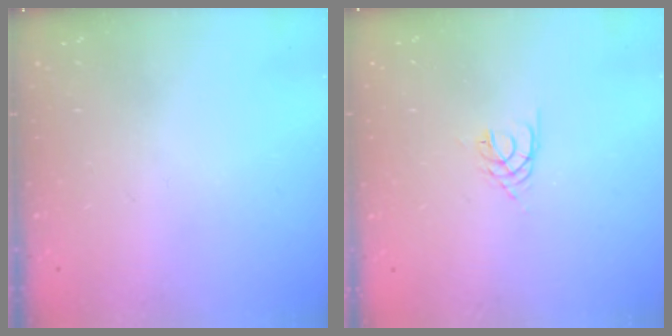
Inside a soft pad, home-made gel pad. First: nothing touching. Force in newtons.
{"total": 3.6, "press": 3.6, "slide": 0.5}